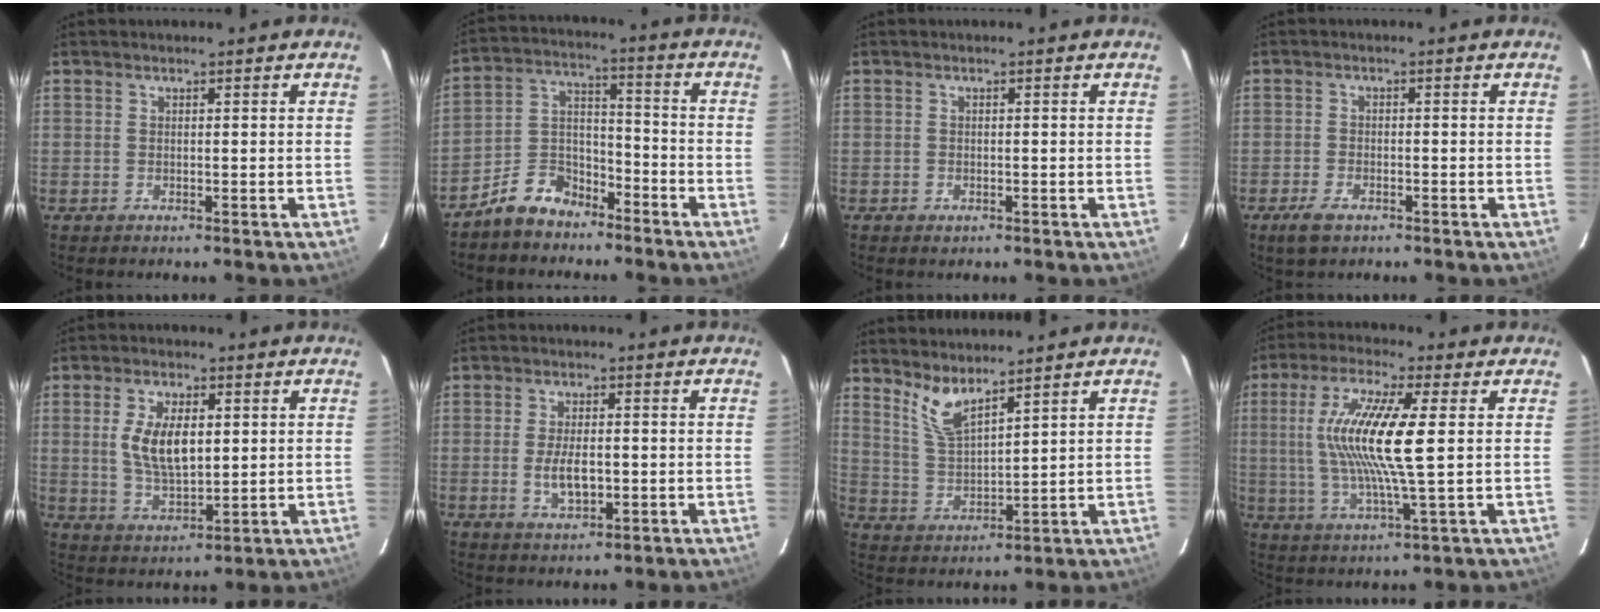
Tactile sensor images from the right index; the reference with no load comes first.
{"total": 9.4, "force": [-7.0, 5.1, 3.6], "torque": [-0.083, 0.038, -0.126]}
{"total": 1.1, "force": [-0.7, 0.8, 0.3], "torque": [-0.005, -0.002, -0.009]}
{"total": 4.2, "force": [-2.8, 2.0, 2.4], "torque": [-0.063, -0.007, -0.052]}
{"total": 9.4, "force": [1.5, 4.4, 8.2], "torque": [-0.160, 0.000, 0.034]}
{"total": 5.8, "force": [-1.0, 2.8, 5.0], "torque": [-0.100, -0.006, -0.012]}
{"total": 6.6, "force": [5.2, 1.4, 3.7], "torque": [-0.077, -0.009, 0.113]}
{"total": 14.6, "force": [1.7, 1.6, 14.4], "torque": [-0.278, -0.001, 0.032]}